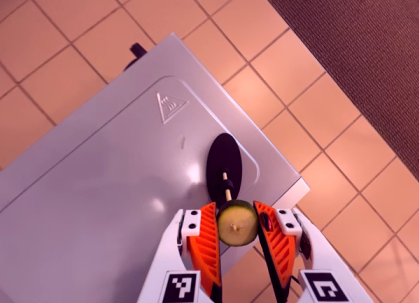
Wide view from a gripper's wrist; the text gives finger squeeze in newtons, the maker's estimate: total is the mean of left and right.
{"total": 8.4, "left": 8.4, "right": 8.4}